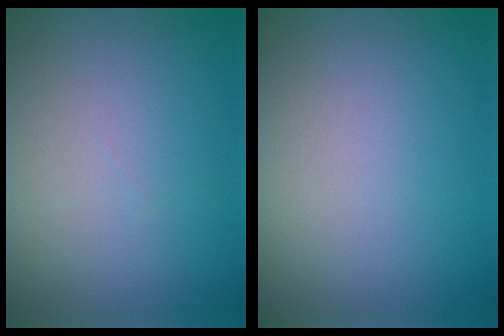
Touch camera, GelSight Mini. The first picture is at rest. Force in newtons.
{"total": 0.0}